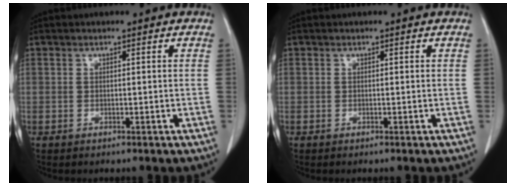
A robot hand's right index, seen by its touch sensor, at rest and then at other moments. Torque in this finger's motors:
{"motor_torque": [0.09, -0.04, -0.01, 0.01]}